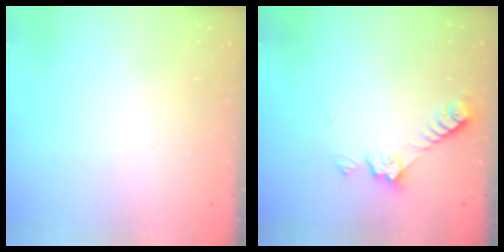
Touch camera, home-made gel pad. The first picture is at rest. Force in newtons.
{"total": 4.9, "press": 4.8, "slide": 0.6}